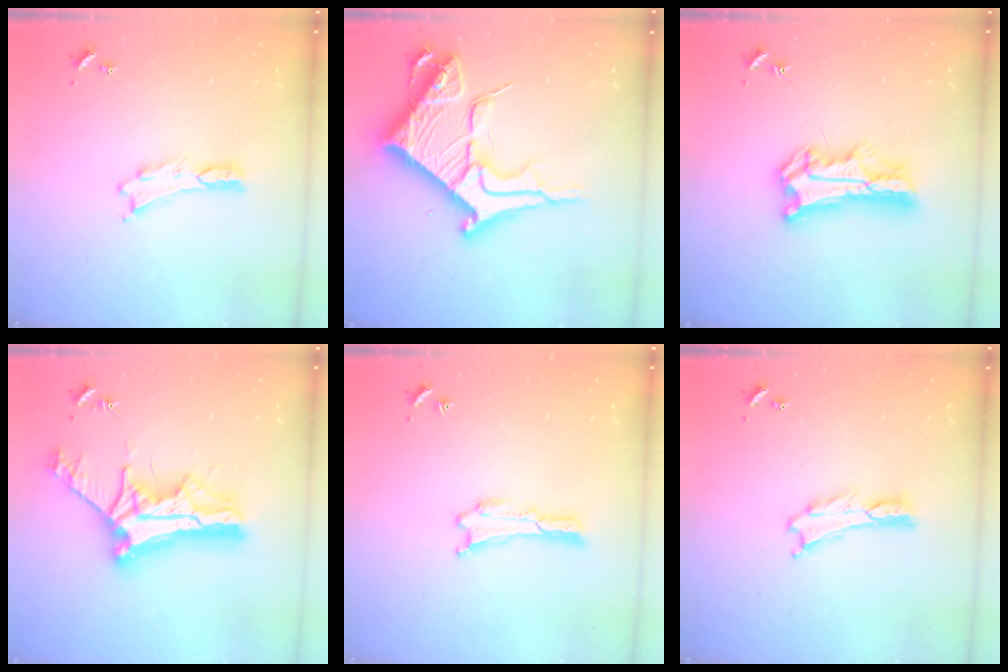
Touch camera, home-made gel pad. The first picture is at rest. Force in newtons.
{"total": 13.9, "press": 13.9, "slide": 1.5}
{"total": 10.7, "press": 10.6, "slide": 1.0}
{"total": 14.7, "press": 14.7, "slide": 1.3}
{"total": 0.0}
{"total": 0.0}